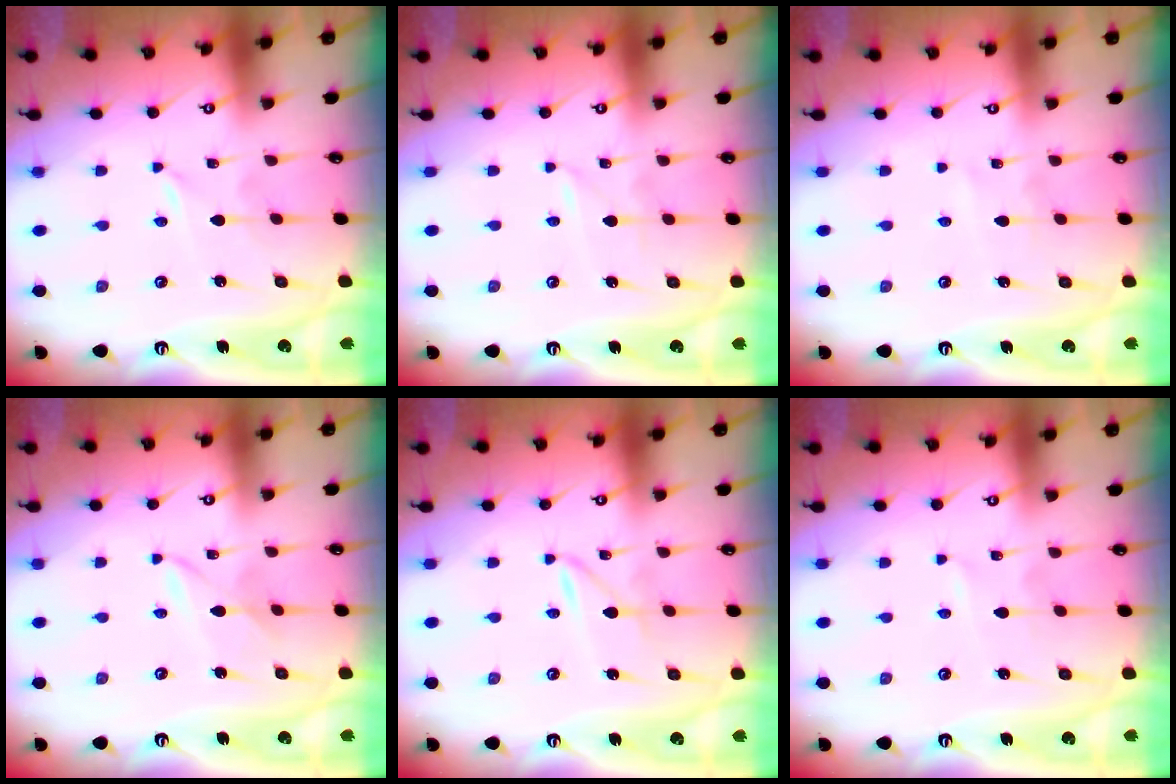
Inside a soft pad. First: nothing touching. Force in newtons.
{"total": 0.6, "press": 0.6, "slide": 0.0}
{"total": 2.8, "press": 2.8, "slide": 0.4}
{"total": 2.6, "press": 2.6, "slide": 0.2}
{"total": 1.6, "press": 1.6, "slide": 0.0}
{"total": 1.9, "press": 1.9, "slide": 0.2}